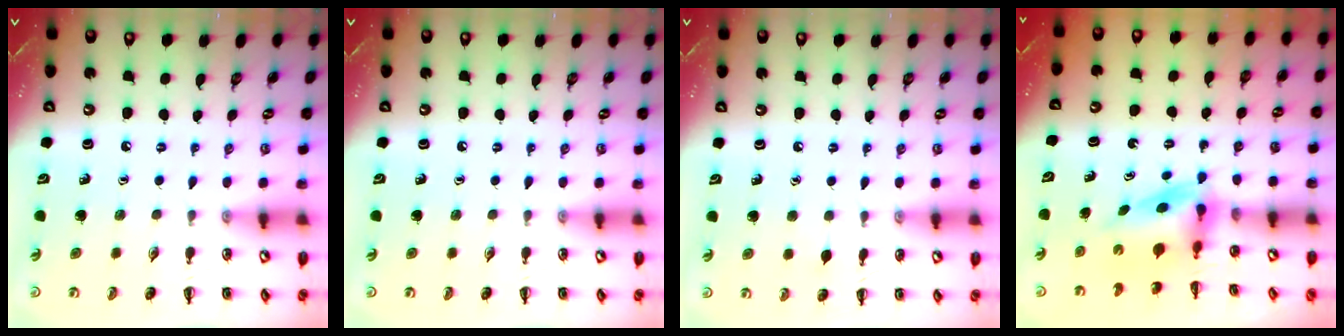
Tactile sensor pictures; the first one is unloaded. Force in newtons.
{"total": 0.0}
{"total": 3.2, "press": 3.0, "slide": 1.2}
{"total": 5.2, "press": 5.1, "slide": 0.6}